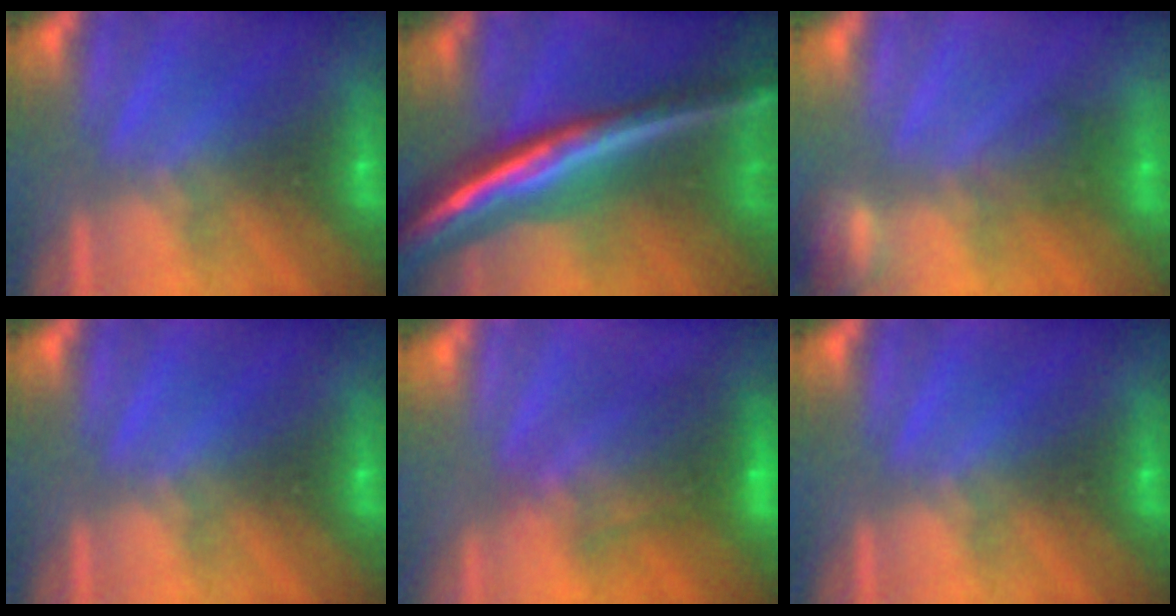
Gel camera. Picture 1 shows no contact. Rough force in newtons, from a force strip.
{"total": 7.1}
{"total": 2.7}
{"total": 0.0}
{"total": 5.9}
{"total": 0.0}